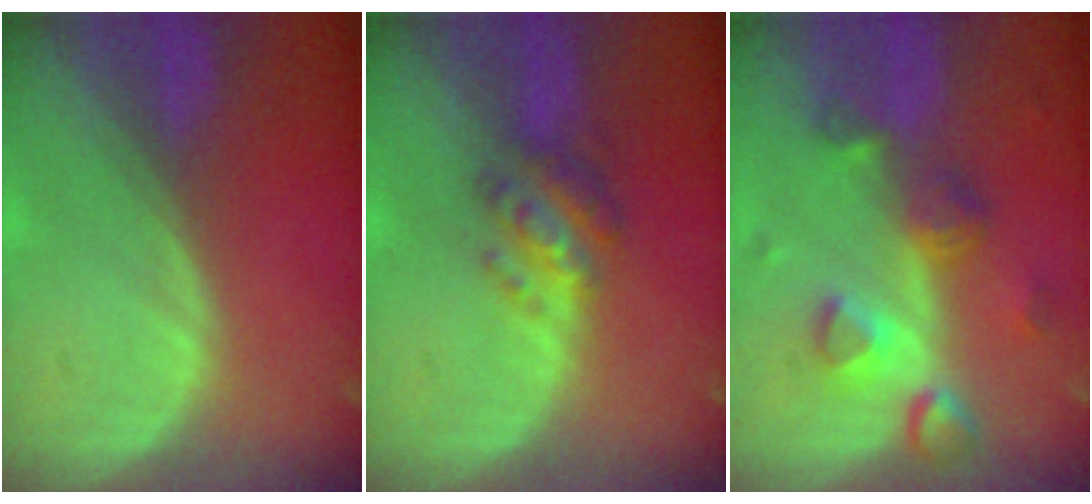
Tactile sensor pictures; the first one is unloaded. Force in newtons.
{"total": 4.8, "press": 4.8, "slide": 0.8}
{"total": 7.7, "press": 6.7, "slide": 3.7}